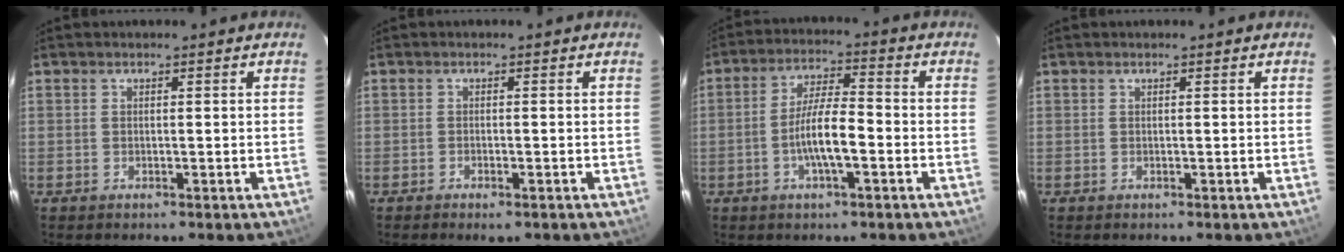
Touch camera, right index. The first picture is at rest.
{"total": 1.8, "force": [-1.3, 0.7, 1.0], "torque": [-0.022, -0.005, -0.019]}
{"total": 7.5, "force": [-2.5, 1.5, 6.9], "torque": [-0.135, 0.005, -0.045]}
{"total": 0.0}